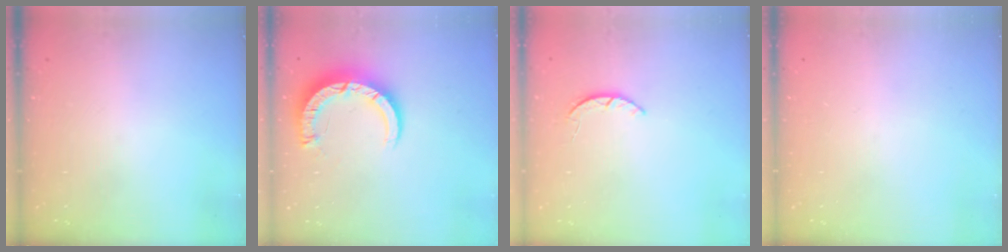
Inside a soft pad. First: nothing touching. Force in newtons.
{"total": 8.9, "press": 8.9, "slide": 0.9}
{"total": 1.9, "press": 1.9, "slide": 0.3}
{"total": 0.0}